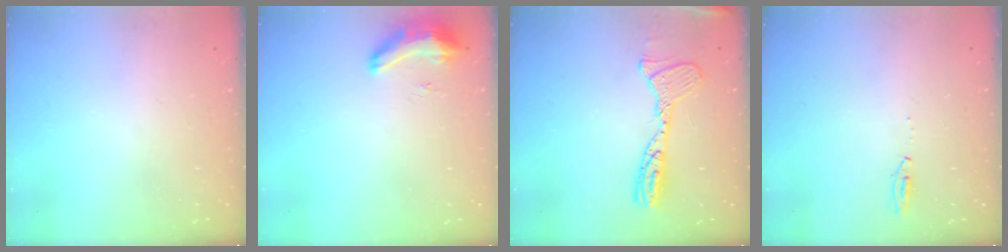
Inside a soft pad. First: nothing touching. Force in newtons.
{"total": 8.5, "press": 8.4, "slide": 1.5}
{"total": 13.7, "press": 13.6, "slide": 1.2}
{"total": 3.5, "press": 3.3, "slide": 1.1}